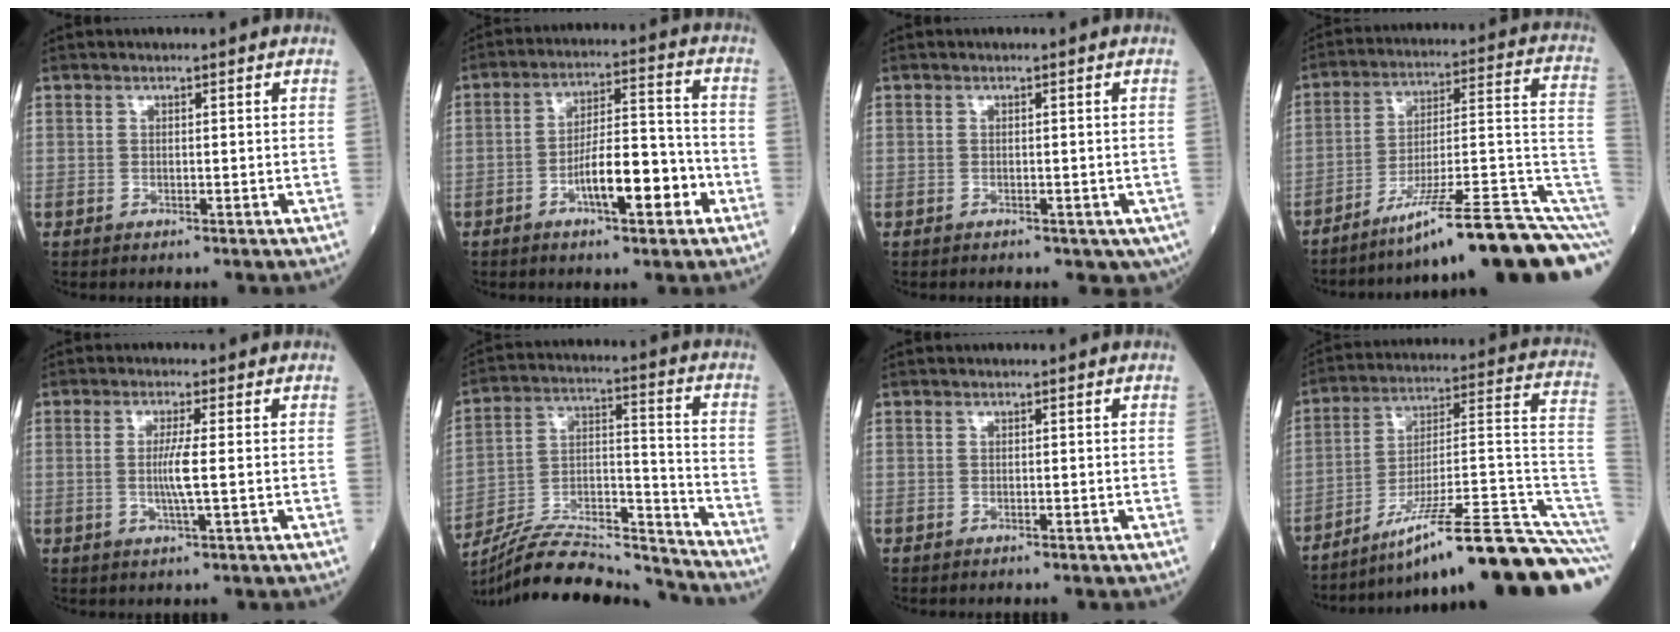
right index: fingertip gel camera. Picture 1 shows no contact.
{"total": 9.7, "force": [-4.0, 2.5, 8.5], "torque": [-0.148, 0.018, -0.062]}
{"total": 4.2, "force": [-2.3, 2.2, 2.7], "torque": [-0.023, -0.003, -0.033]}
{"total": 20.5, "force": [-13.2, 0.6, 15.6], "torque": [-0.143, 0.038, -0.208]}
{"total": 3.6, "force": [-0.1, -0.5, 3.6], "torque": [-0.078, -0.006, -0.001]}
{"total": 21.3, "force": [-20.4, 1.9, 5.9], "torque": [-0.125, 0.018, -0.337]}
{"total": 0.0}
{"total": 23.2, "force": [-16.4, 0.0, 16.4], "torque": [-0.154, 0.032, -0.263]}